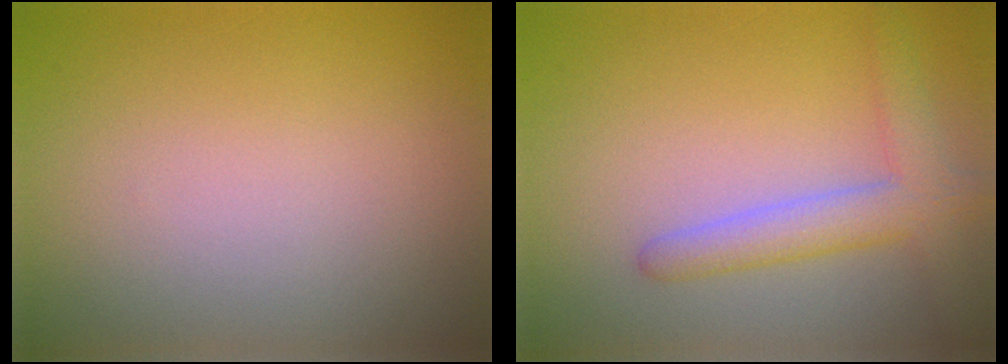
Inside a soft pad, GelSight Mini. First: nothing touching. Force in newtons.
{"total": 3.8, "press": 3.8, "slide": 0.3}